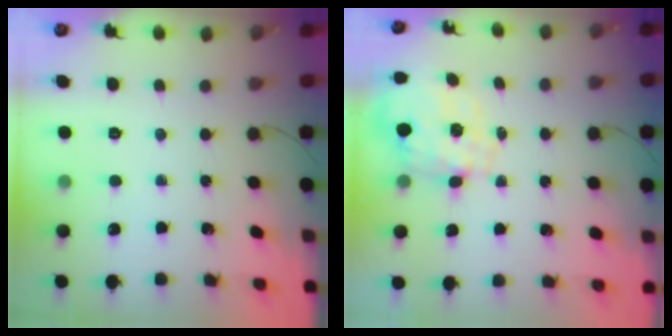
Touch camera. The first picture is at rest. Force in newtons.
{"total": 2.1, "press": 1.7, "slide": 1.1}